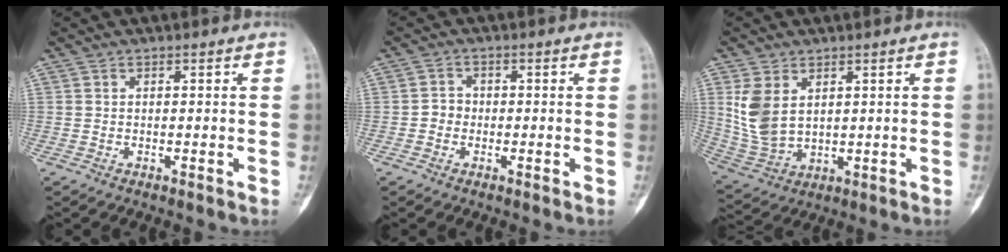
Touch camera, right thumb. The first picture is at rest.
{"total": 2.3, "force": [-0.6, 2.1, 0.8], "torque": [-0.001, 0.009, -0.018]}
{"total": 9.2, "force": [2.7, 6.0, 6.4], "torque": [-0.126, -0.014, 0.072]}